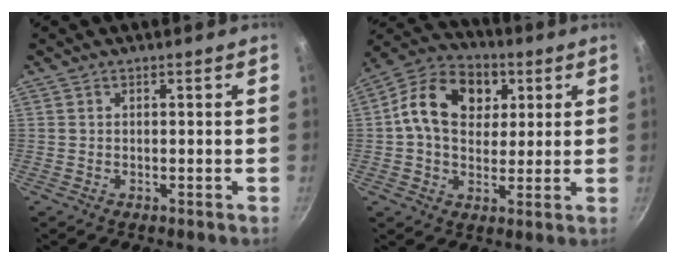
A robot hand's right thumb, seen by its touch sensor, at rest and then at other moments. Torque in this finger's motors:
{"motor_torque": [0.27, 0.47, 1.29, 0.20, 0.09]}